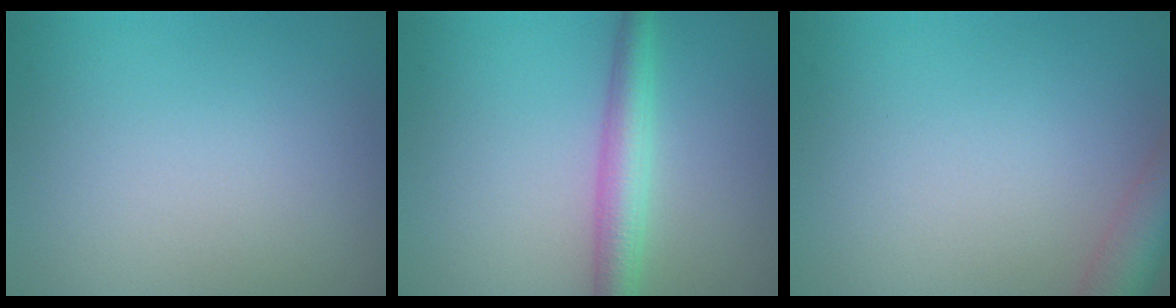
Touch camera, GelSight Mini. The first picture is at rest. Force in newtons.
{"total": 3.6, "press": 3.6, "slide": 0.1}
{"total": 4.3, "press": 4.3, "slide": 0.3}